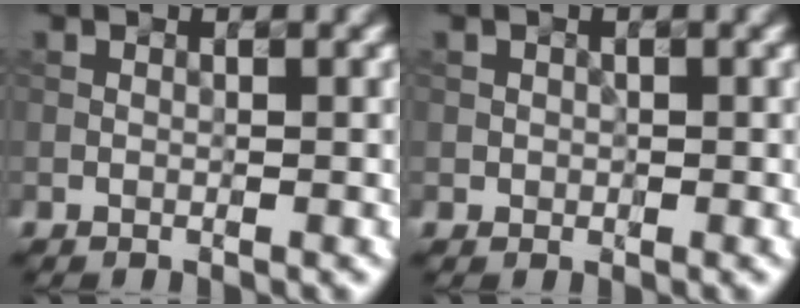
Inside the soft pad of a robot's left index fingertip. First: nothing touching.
{"total": 0.6, "force": [0.0, 0.6, 0.0], "torque": [0.005, -0.002, 0.001]}